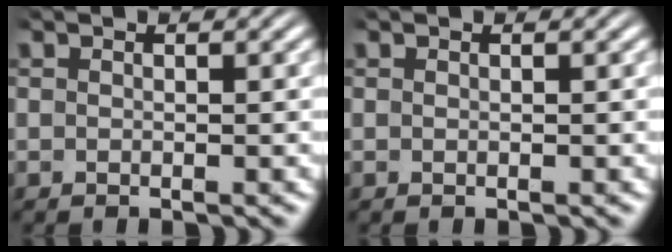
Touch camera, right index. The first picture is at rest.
{"total": 0.0}